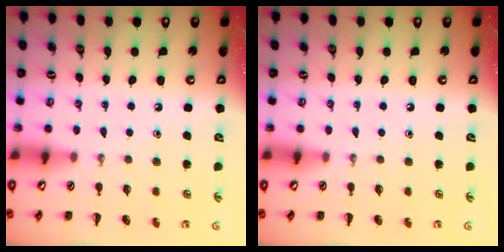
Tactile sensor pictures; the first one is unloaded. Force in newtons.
{"total": 0.0}